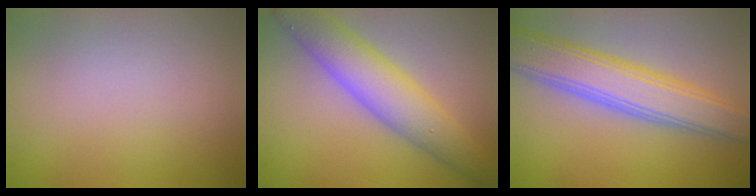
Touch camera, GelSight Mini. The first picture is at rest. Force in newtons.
{"total": 6.0, "press": 6.0, "slide": 0.1}
{"total": 6.3, "press": 6.3, "slide": 0.3}